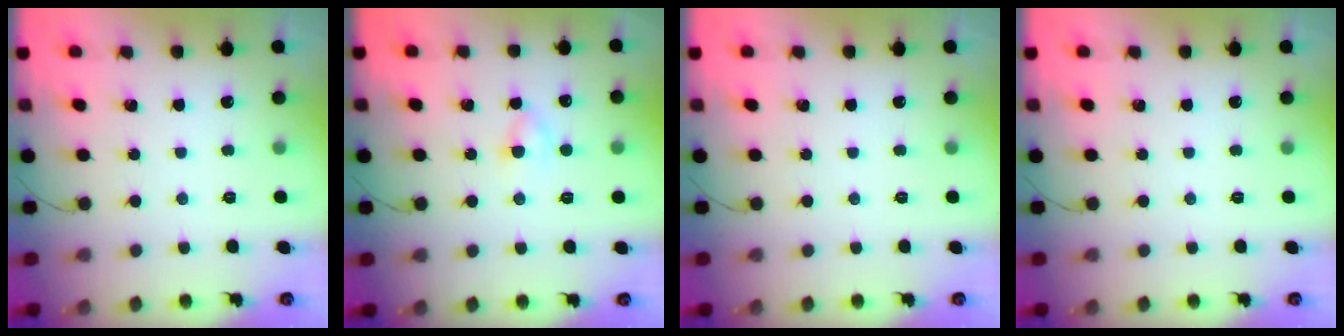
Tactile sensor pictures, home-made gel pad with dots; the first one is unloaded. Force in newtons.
{"total": 2.5, "press": 2.2, "slide": 1.1}
{"total": 0.0}
{"total": 0.0}